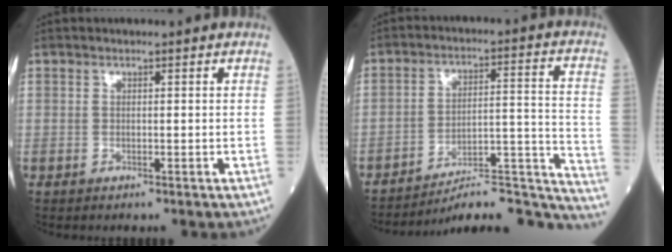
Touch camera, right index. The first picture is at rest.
{"total": 20.2, "force": [-19.7, 1.1, 4.5], "torque": [0.002, 0.048, -0.269]}